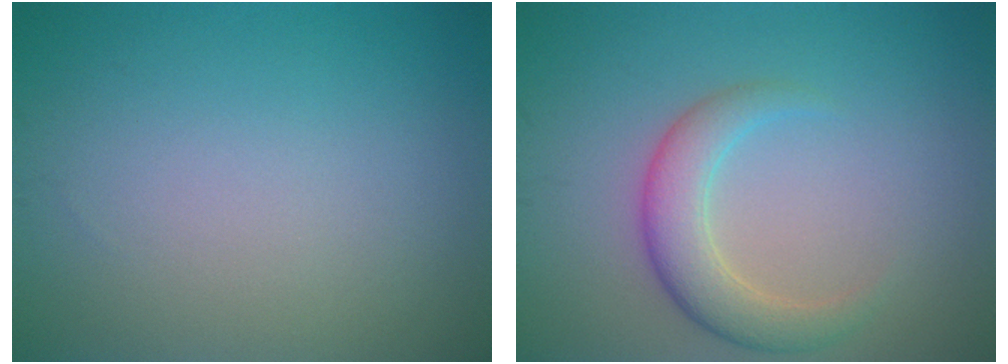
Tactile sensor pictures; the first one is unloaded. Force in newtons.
{"total": 3.7, "press": 3.7, "slide": 0.1}